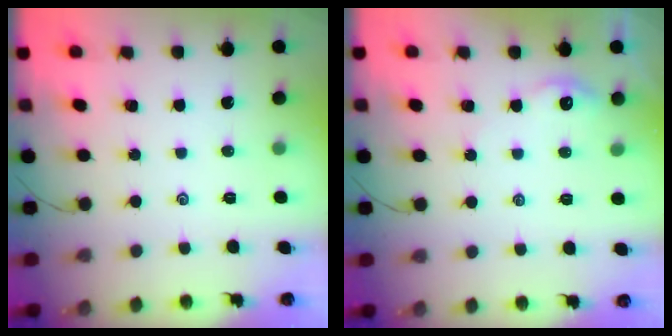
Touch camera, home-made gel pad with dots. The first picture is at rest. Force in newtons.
{"total": 3.2, "press": 3.2, "slide": 0.3}